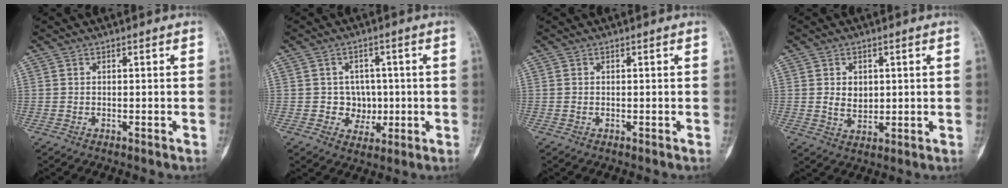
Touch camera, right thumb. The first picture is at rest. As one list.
[{"total": 5.1, "force": [-0.3, 4.8, 1.7], "torque": [0.016, 0.011, -0.002]}, {"total": 0.0}, {"total": 4.4, "force": [0.8, 3.2, 2.9], "torque": [-0.029, -0.009, 0.020]}]